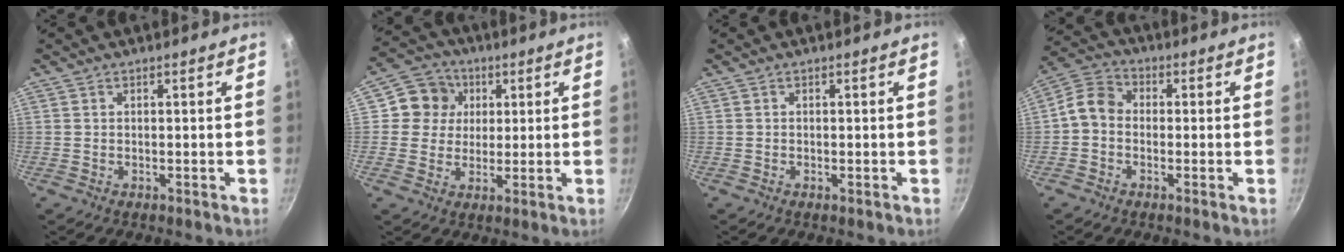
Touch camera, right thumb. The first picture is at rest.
{"total": 8.7, "force": [1.9, 8.2, 2.3], "torque": [0.000, 0.004, 0.024]}
{"total": 0.0}
{"total": 6.7, "force": [-0.6, 5.4, 4.0], "torque": [-0.065, 0.023, -0.029]}